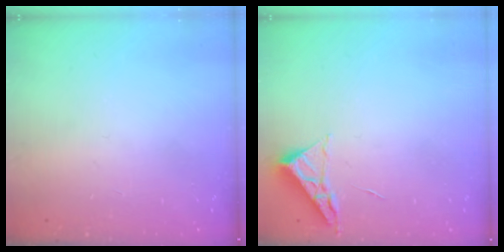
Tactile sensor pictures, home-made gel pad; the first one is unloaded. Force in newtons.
{"total": 3.8, "press": 3.8, "slide": 0.5}